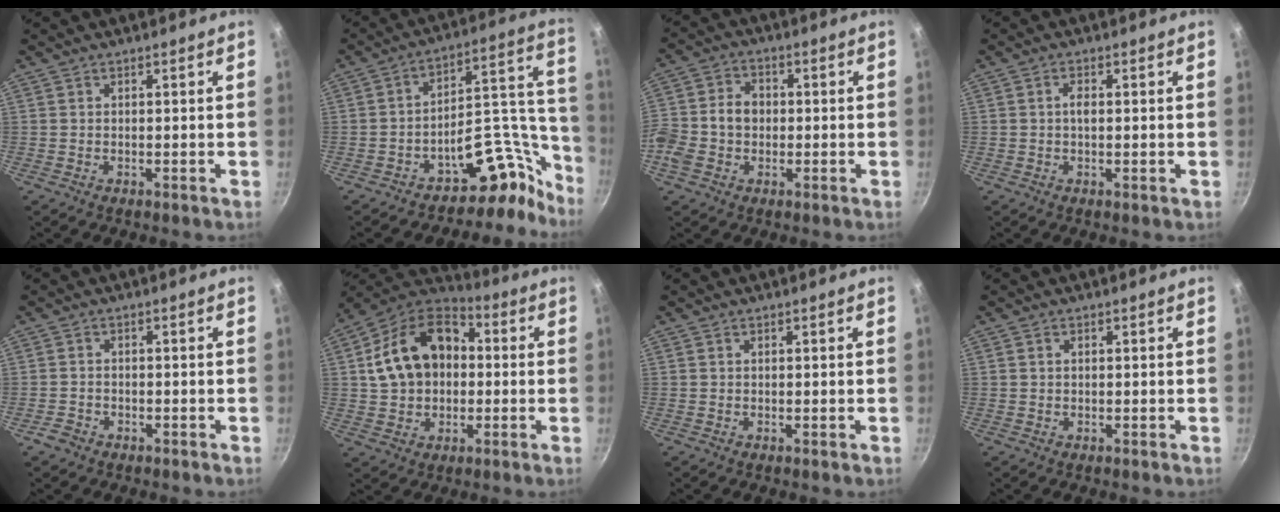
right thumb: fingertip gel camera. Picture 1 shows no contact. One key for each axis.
{"total": 17.0, "fx": -11.3, "fy": 10.2, "fz": 7.6, "tx": -0.013, "ty": 0.138, "tz": -0.166}
{"total": 9.8, "fx": -1.1, "fy": 7.7, "fz": 6.0, "tx": -0.104, "ty": 0.024, "tz": -0.034}
{"total": 2.0, "fx": 0.1, "fy": 0.8, "fz": 1.8, "tx": -0.036, "ty": 0.004, "tz": -0.002}
{"total": 2.3, "fx": -1.6, "fy": 1.5, "fz": 0.7, "tx": -0.016, "ty": 0.018, "tz": -0.027}
{"total": 18.1, "fx": 1.7, "fy": 13.2, "fz": 12.2, "tx": -0.197, "ty": 0.039, "tz": 0.020}
{"total": 0.0}
{"total": 0.6, "fx": 0.2, "fy": 0.4, "fz": 0.4, "tx": -0.007, "ty": 0.003, "tz": 0.003}